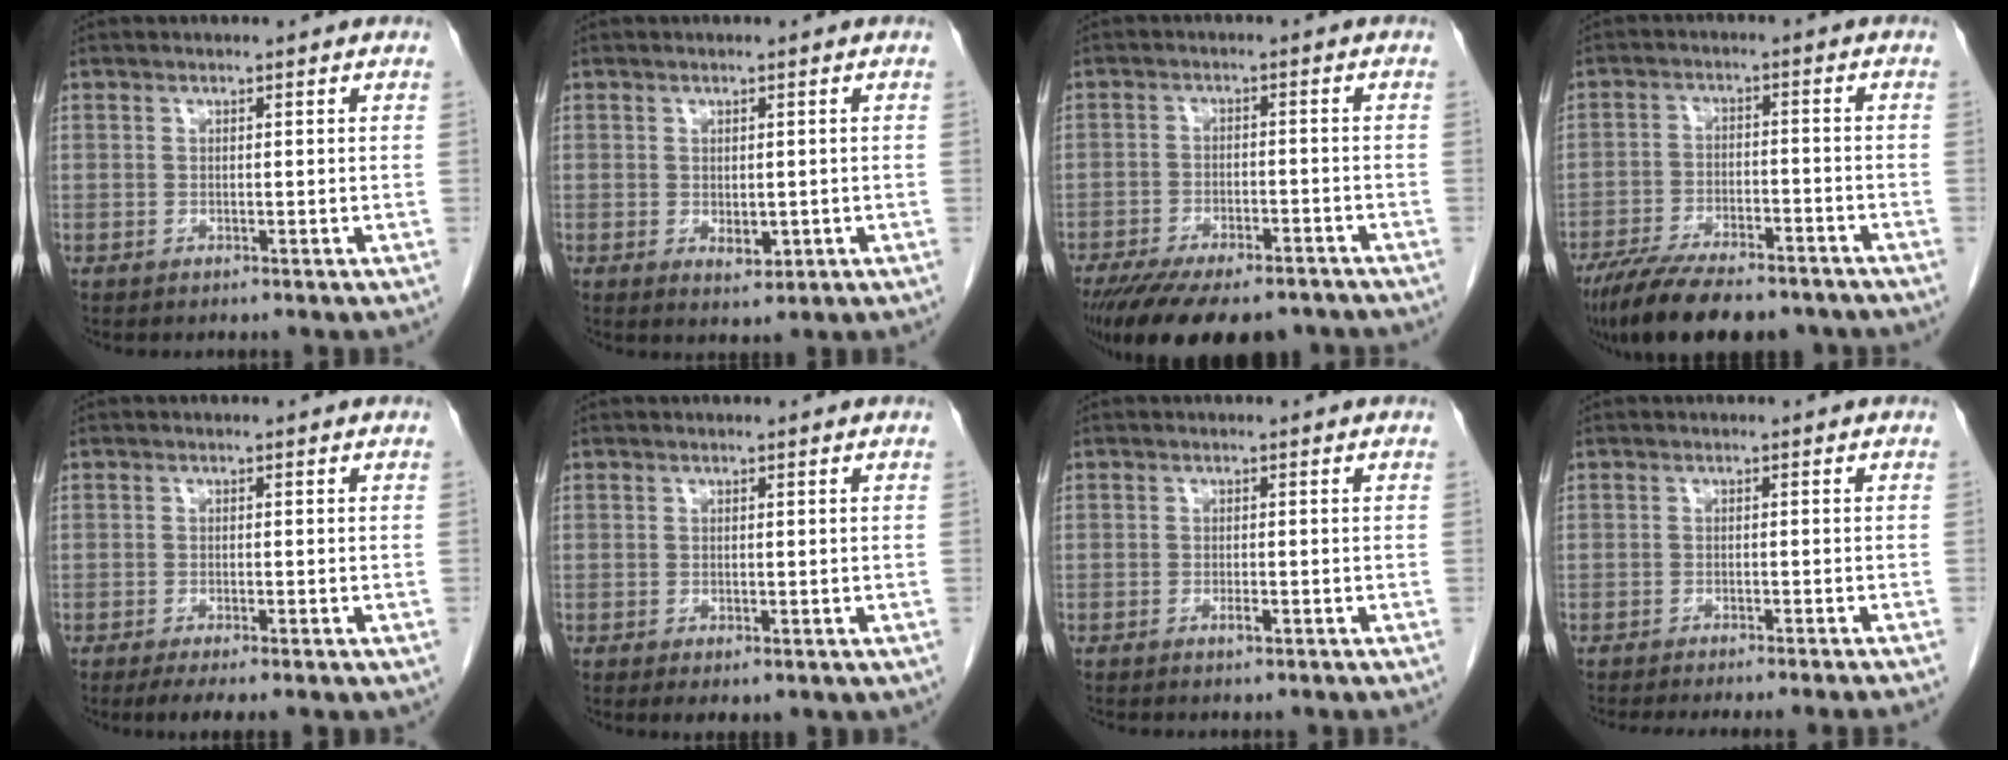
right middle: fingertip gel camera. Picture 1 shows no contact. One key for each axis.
{"total": 2.4, "fx": -0.4, "fy": 1.2, "fz": 2.0, "tx": -0.032, "ty": -0.006, "tz": 0.001}
{"total": 18.2, "fx": -14.3, "fy": 6.4, "fz": 9.3, "tx": -0.183, "ty": -0.023, "tz": -0.200}
{"total": 16.3, "fx": -13.2, "fy": 4.6, "fz": 8.5, "tx": -0.152, "ty": -0.015, "tz": -0.203}
{"total": 5.1, "fx": -3.4, "fy": 1.2, "fz": 3.6, "tx": -0.051, "ty": -0.013, "tz": -0.047}
{"total": 2.5, "fx": -1.1, "fy": 1.4, "fz": 1.8, "tx": -0.028, "ty": -0.006, "tz": -0.006}
{"total": 1.1, "fx": -0.7, "fy": 0.1, "fz": 0.8, "tx": -0.020, "ty": -0.002, "tz": -0.012}
{"total": 10.4, "fx": -9.3, "fy": -0.6, "fz": 4.7, "tx": -0.035, "ty": -0.027, "tz": -0.120}